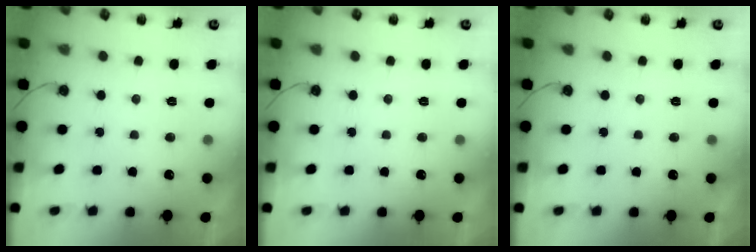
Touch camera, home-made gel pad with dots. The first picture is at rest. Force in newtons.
{"total": 0.0}
{"total": 0.0}